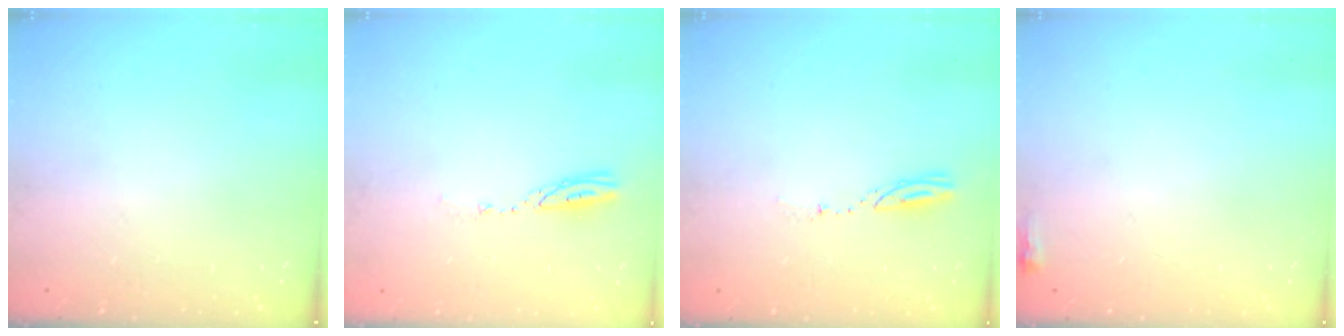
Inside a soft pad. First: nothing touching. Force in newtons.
{"total": 3.3, "press": 3.3, "slide": 0.2}
{"total": 3.1, "press": 3.1, "slide": 0.3}
{"total": 2.2, "press": 2.2, "slide": 0.6}